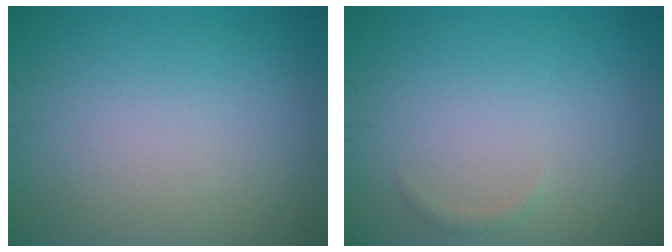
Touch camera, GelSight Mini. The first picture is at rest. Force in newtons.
{"total": 0.6, "press": 0.6, "slide": 0.0}